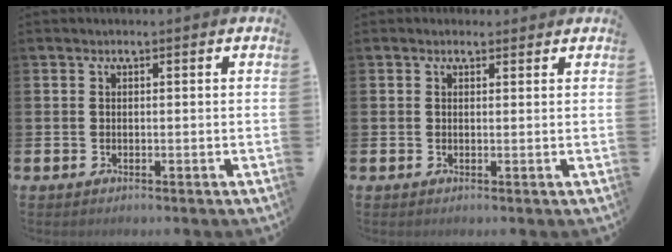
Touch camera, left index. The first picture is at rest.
{"total": 1.1, "force": [0.9, 0.6, 0.1], "torque": [0.011, 0.002, 0.013]}